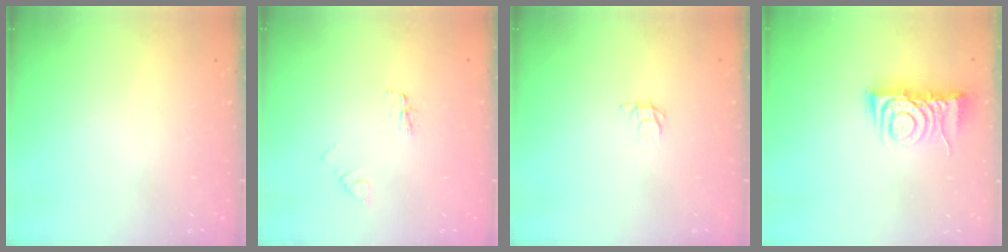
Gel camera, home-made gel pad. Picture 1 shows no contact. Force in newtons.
{"total": 4.0, "press": 3.9, "slide": 0.3}
{"total": 2.5, "press": 2.5, "slide": 0.3}
{"total": 7.2, "press": 7.1, "slide": 1.0}